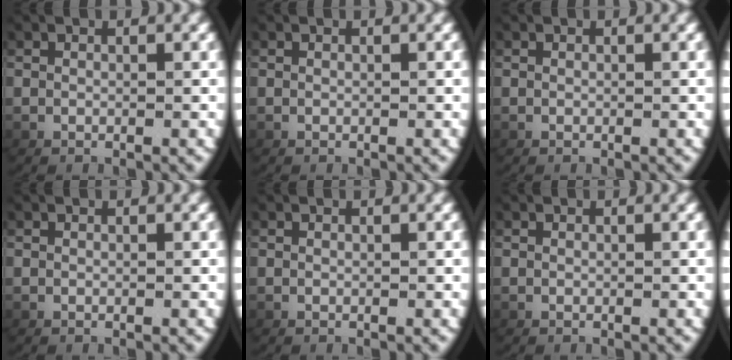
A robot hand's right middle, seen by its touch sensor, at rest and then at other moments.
{"total": 0.0}
{"total": 0.0}
{"total": 0.0}
{"total": 0.0}
{"total": 0.0}